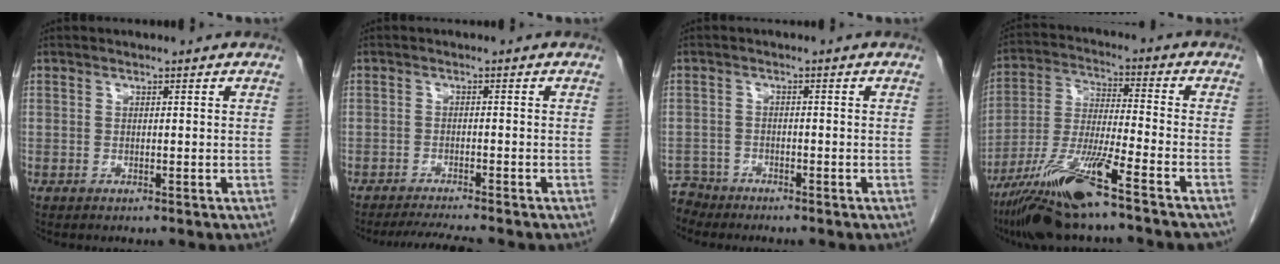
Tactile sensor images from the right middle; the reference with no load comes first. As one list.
[{"total": 4.9, "force": [-4.5, -0.6, 1.9], "torque": [-0.034, -0.017, -0.073]}, {"total": 3.1, "force": [-2.8, 0.5, -1.1], "torque": [0.021, -0.008, -0.056]}, {"total": 15.9, "force": [-10.8, 0.5, 11.7], "torque": [-0.234, -0.035, -0.197]}]